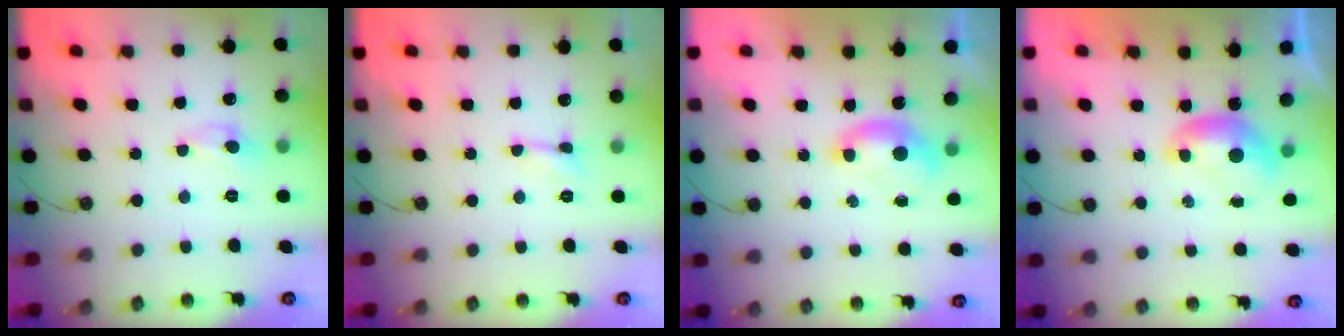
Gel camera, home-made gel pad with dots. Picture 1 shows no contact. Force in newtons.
{"total": 2.4, "press": 2.3, "slide": 0.6}
{"total": 1.0, "press": 0.8, "slide": 0.6}
{"total": 0.0}